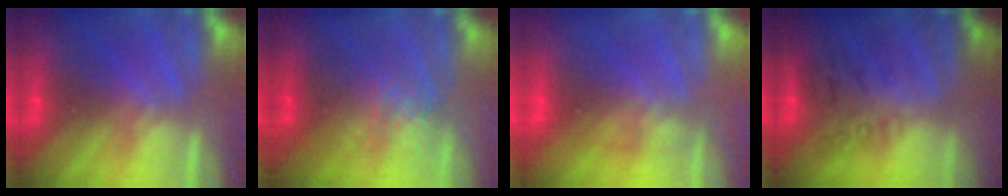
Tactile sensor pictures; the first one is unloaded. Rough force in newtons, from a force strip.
{"total": 2.4}
{"total": 1.7}
{"total": 2.9}